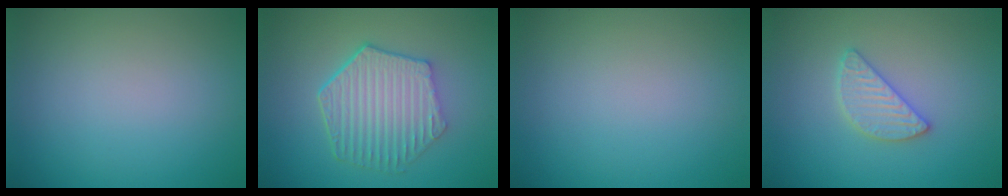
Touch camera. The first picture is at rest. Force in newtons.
{"total": 6.3, "press": 4.6, "slide": 4.3}
{"total": 0.0}
{"total": 2.6, "press": 2.6, "slide": 0.3}